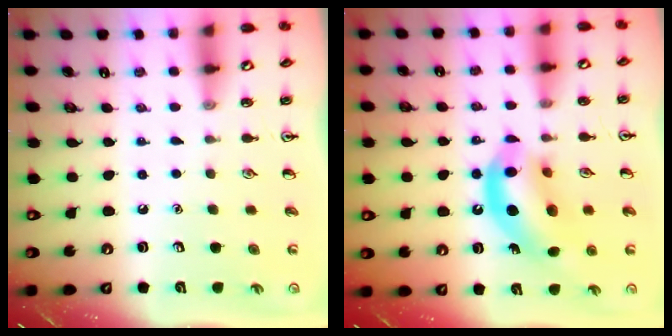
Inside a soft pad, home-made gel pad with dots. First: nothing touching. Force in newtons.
{"total": 13.6, "press": 13.0, "slide": 4.3}